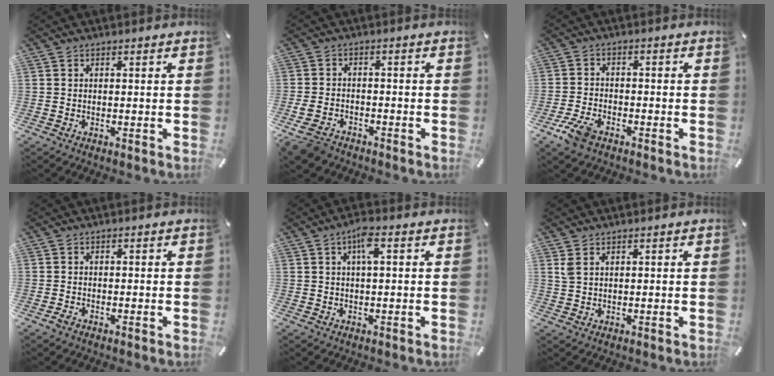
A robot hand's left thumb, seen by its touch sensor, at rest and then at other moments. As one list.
[{"total": 5.6, "force": [-4.3, 2.9, 1.9], "torque": [-0.053, 0.010, -0.084]}, {"total": 5.9, "force": [-3.7, 3.1, 3.4], "torque": [-0.084, 0.009, -0.070]}, {"total": 0.8, "force": [-0.6, 0.3, 0.4], "torque": [-0.008, -0.001, -0.011]}, {"total": 4.5, "force": [1.3, 1.1, 4.2], "torque": [-0.084, 0.007, 0.019]}, {"total": 2.1, "force": [1.2, 1.3, 1.1], "torque": [-0.025, 0.001, 0.023]}]